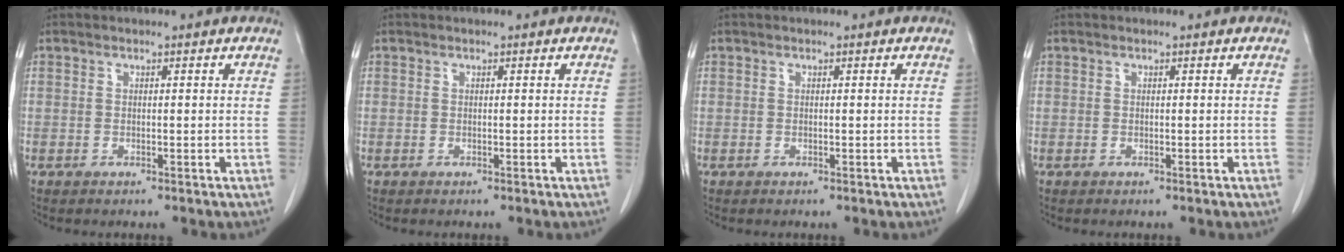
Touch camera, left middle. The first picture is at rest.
{"total": 0.0}
{"total": 0.0}
{"total": 0.0}